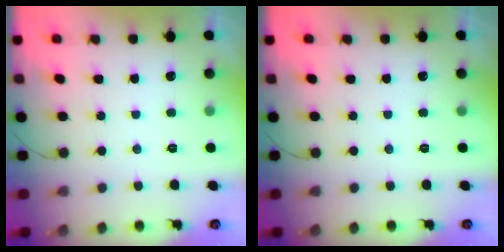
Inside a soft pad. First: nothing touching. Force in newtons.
{"total": 0.0}